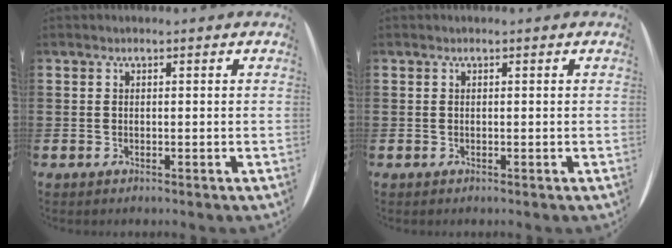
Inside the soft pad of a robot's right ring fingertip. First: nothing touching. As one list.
[{"total": 0.0}]